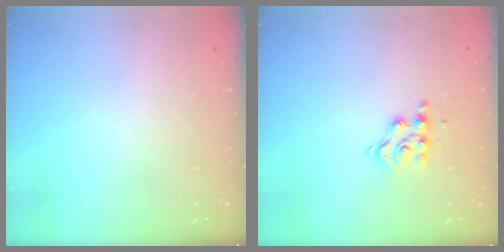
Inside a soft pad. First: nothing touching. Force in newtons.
{"total": 8.3, "press": 8.3, "slide": 0.5}